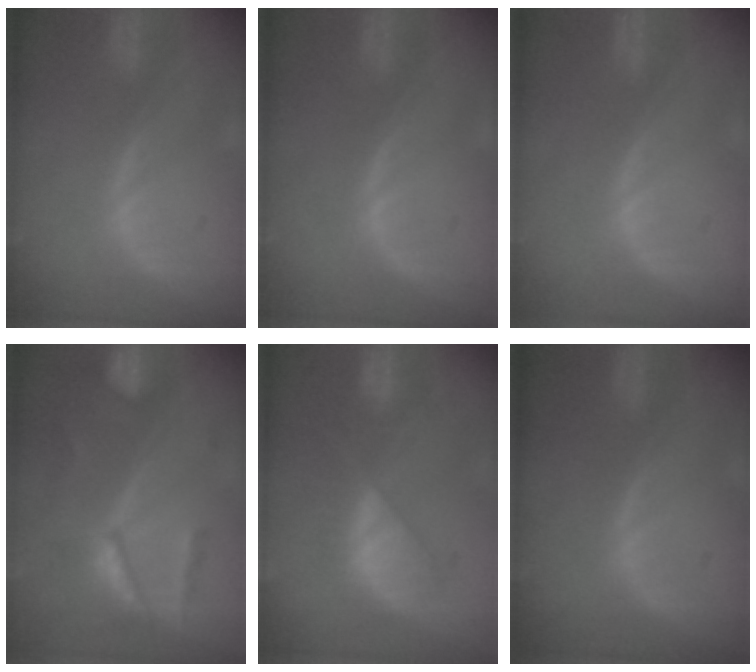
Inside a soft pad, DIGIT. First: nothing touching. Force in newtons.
{"total": 0.0}
{"total": 0.0}
{"total": 7.3, "press": 6.5, "slide": 3.4}
{"total": 7.7, "press": 7.7, "slide": 0.6}
{"total": 0.0}